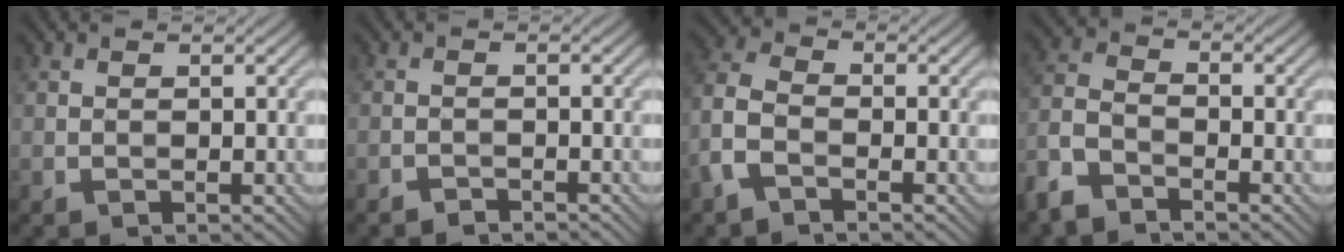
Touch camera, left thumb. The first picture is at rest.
{"total": 1.4, "force": [-1.3, 0.2, 0.3], "torque": [-0.003, 0.000, -0.026]}
{"total": 5.2, "force": [-2.7, 2.7, 3.6], "torque": [-0.096, 0.002, -0.073]}
{"total": 5.9, "force": [-4.5, 2.5, 2.9], "torque": [-0.071, -0.003, -0.110]}